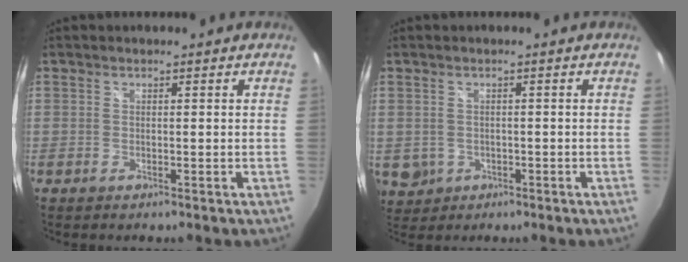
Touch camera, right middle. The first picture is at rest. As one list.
[{"total": 6.0, "force": [-1.1, 5.4, 2.3], "torque": [-0.061, -0.006, -0.003]}]